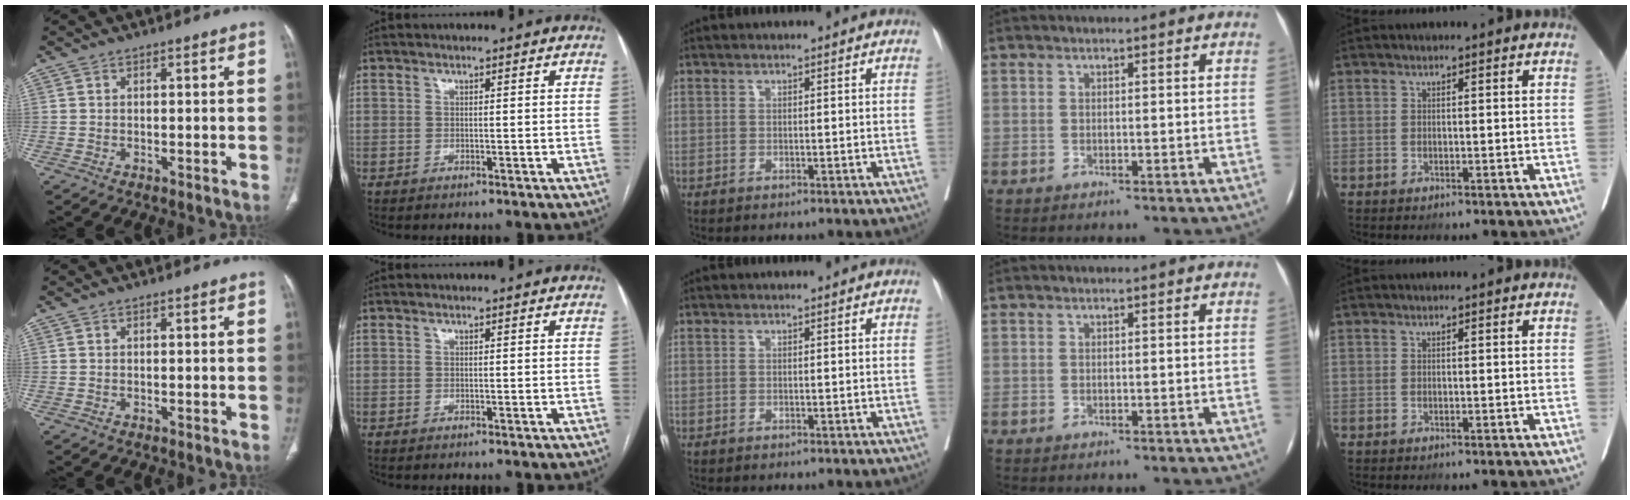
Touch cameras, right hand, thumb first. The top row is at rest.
{}